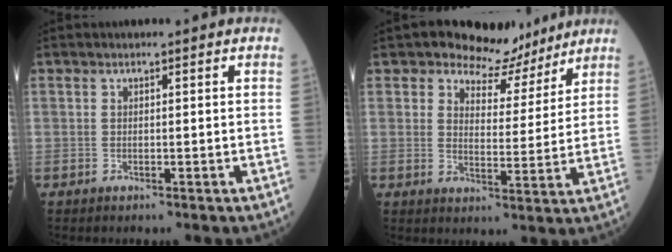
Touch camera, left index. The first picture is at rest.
{"total": 7.6, "force": [6.5, 3.8, 1.4], "torque": [-0.020, 0.001, 0.092]}